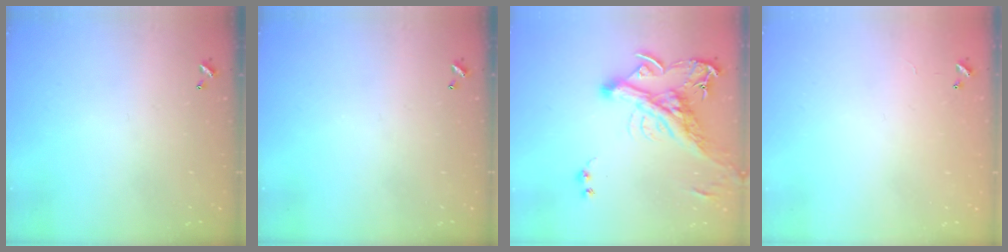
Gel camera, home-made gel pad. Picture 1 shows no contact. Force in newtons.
{"total": 0.0}
{"total": 8.1, "press": 7.8, "slide": 2.3}
{"total": 9.3, "press": 9.3, "slide": 0.3}